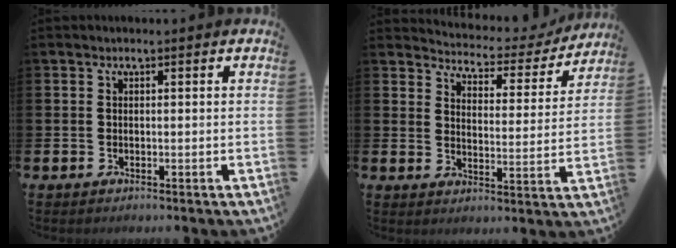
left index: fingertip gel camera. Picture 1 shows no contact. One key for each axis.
{"total": 4.1, "fx": 3.9, "fy": 1.1, "fz": 0.4, "tx": -0.030, "ty": -0.038, "tz": 0.058}